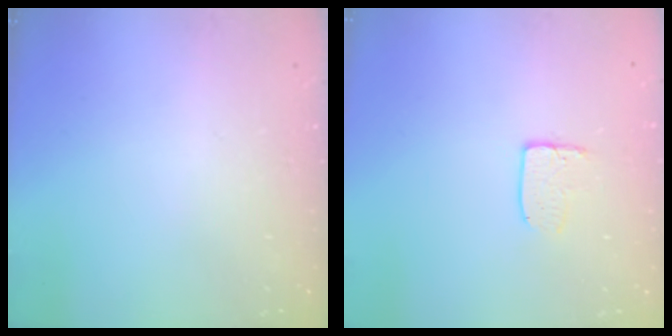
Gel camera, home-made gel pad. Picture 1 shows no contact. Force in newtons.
{"total": 5.8, "press": 5.8, "slide": 0.4}